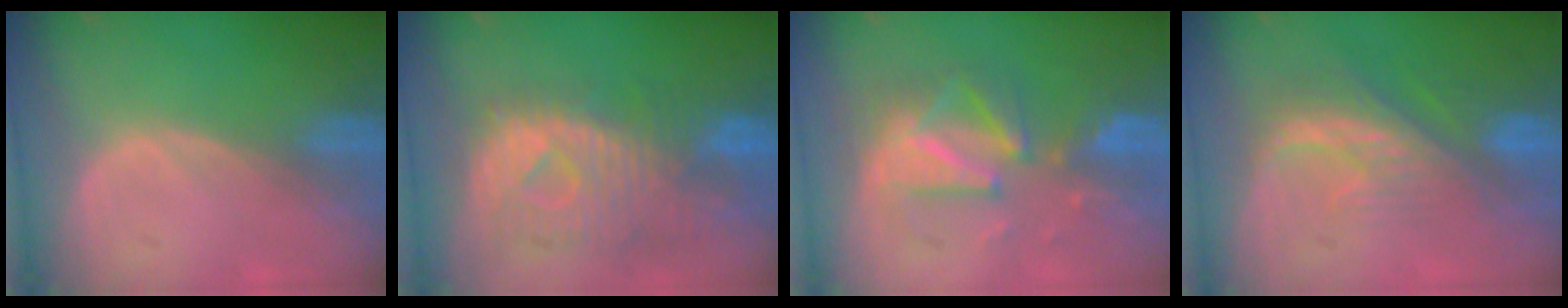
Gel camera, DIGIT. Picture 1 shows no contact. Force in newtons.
{"total": 10.7, "press": 9.6, "slide": 4.7}
{"total": 8.1, "press": 8.0, "slide": 0.6}
{"total": 8.1, "press": 7.3, "slide": 3.4}